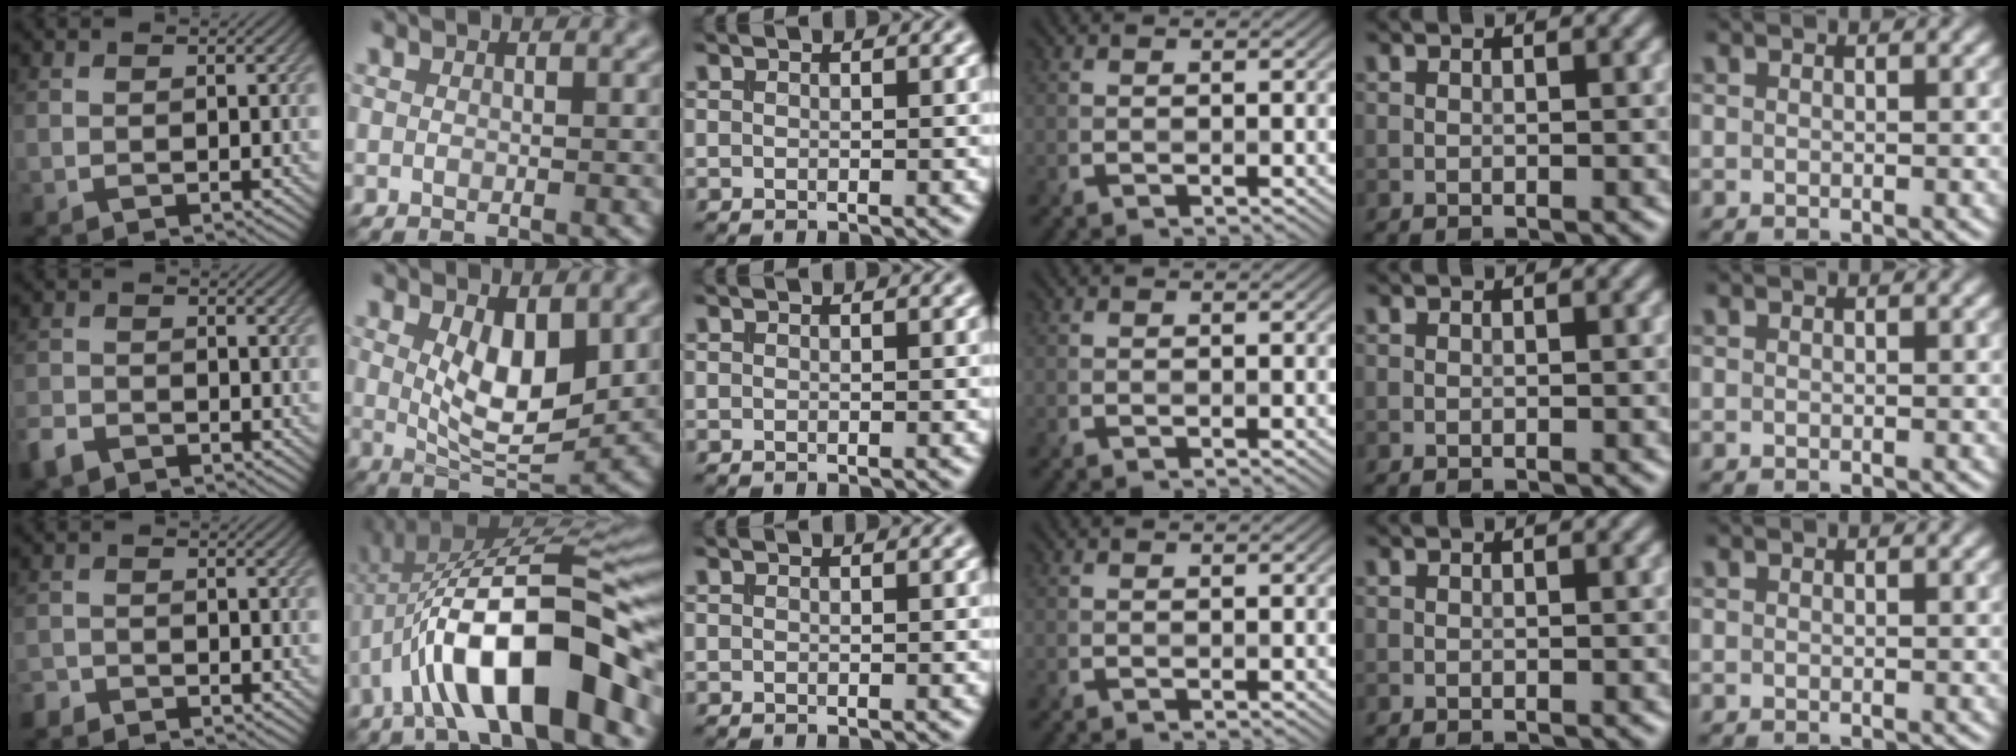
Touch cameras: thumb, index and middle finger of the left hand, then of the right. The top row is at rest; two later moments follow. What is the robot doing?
{"motion": "insert", "object": "coin"}